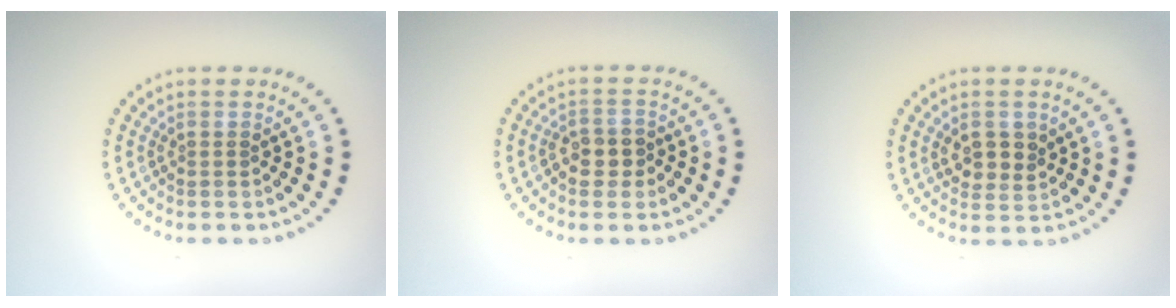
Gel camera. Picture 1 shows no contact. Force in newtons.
{"total": 2.4, "press": 2.3, "slide": 0.6}
{"total": 2.6, "press": 2.4, "slide": 1.0}